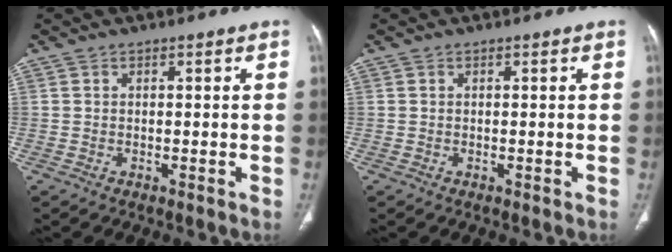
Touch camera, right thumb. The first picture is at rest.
{"total": 0.0}